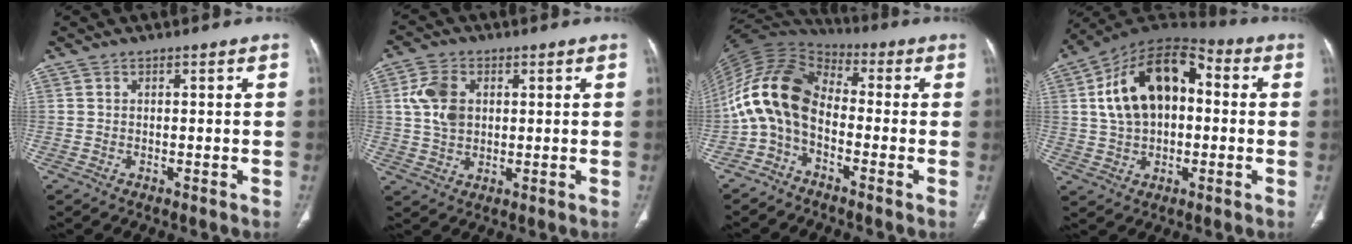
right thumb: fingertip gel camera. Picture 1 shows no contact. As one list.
[{"total": 7.4, "force": [1.5, 5.2, 5.0], "torque": [-0.093, 0.000, 0.031]}, {"total": 13.5, "force": [-2.6, 8.4, 10.2], "torque": [-0.198, 0.064, -0.066]}, {"total": 17.7, "force": [2.3, 10.9, 13.7], "torque": [-0.216, 0.034, 0.032]}]